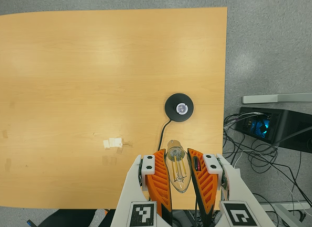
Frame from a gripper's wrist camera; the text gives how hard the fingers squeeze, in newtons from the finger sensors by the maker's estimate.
{"total": 21.4, "left": 23.8, "right": 19.0}